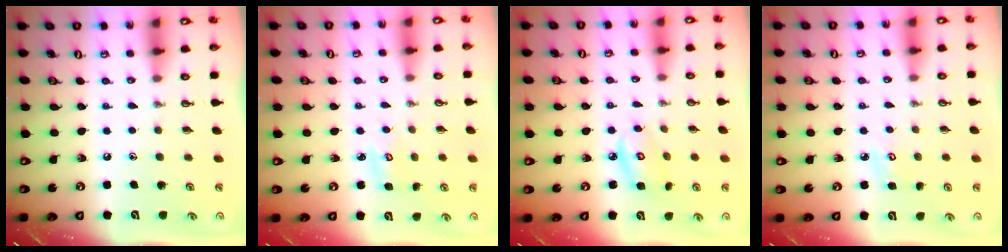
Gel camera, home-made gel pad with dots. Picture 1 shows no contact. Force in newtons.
{"total": 2.9, "press": 2.9, "slide": 0.3}
{"total": 5.8, "press": 5.8, "slide": 0.3}
{"total": 3.8, "press": 3.8, "slide": 0.3}